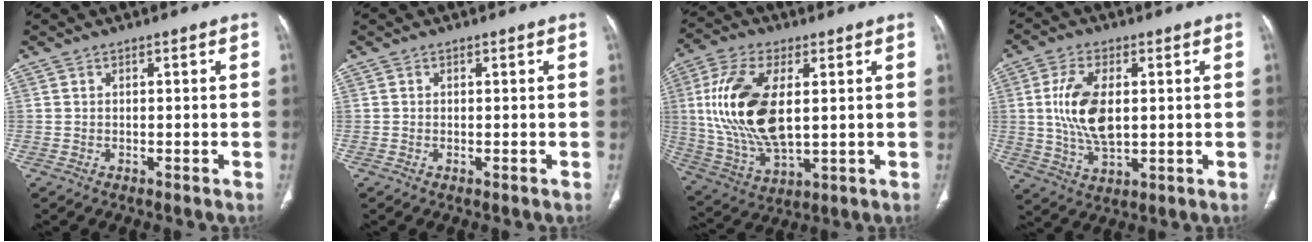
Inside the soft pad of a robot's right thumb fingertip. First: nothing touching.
{"total": 0.0}
{"total": 18.6, "force": [2.7, 9.2, 15.9], "torque": [-0.329, -0.011, 0.058]}
{"total": 11.4, "force": [1.3, 5.9, 9.7], "torque": [-0.194, -0.007, 0.031]}